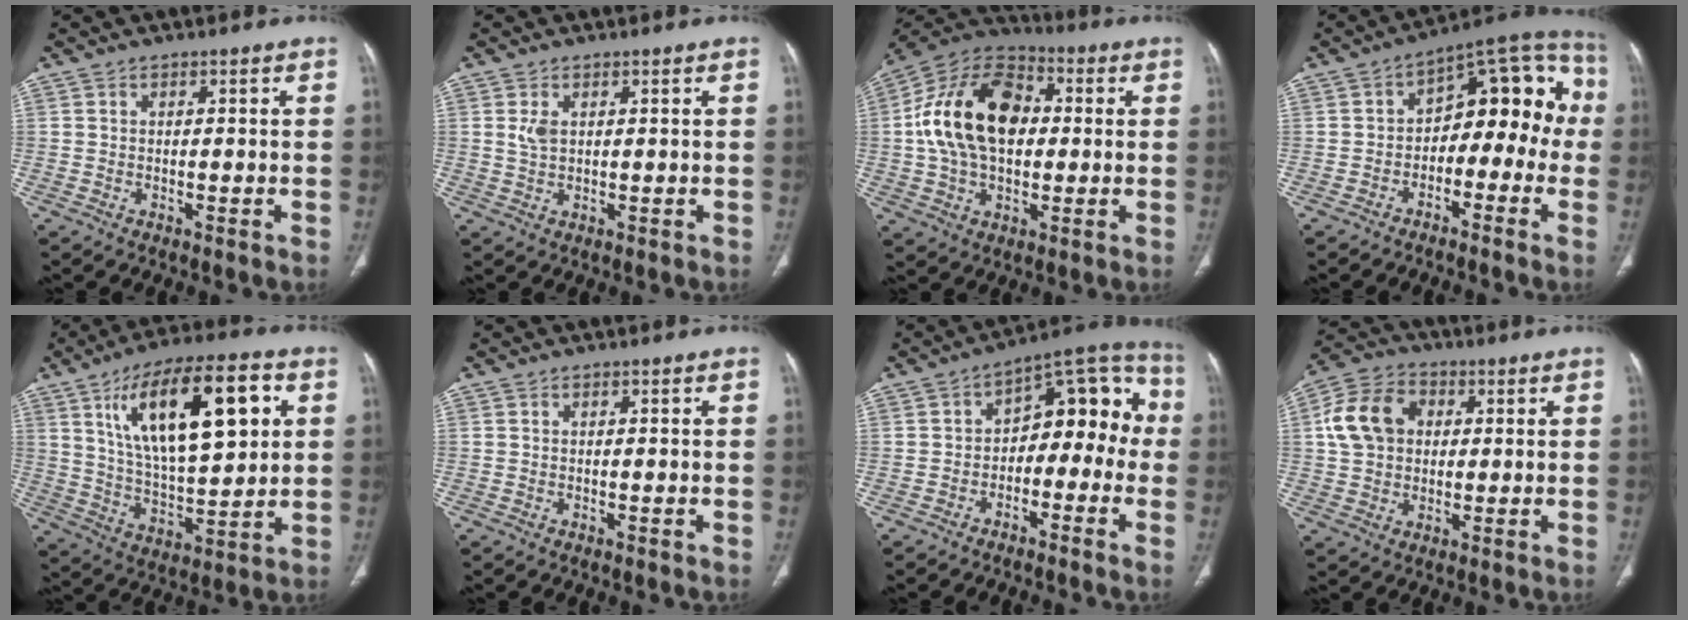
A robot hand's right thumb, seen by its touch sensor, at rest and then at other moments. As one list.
[{"total": 2.5, "force": [0.8, 1.4, 1.9], "torque": [-0.040, -0.001, 0.022]}, {"total": 20.4, "force": [1.8, 13.3, 15.4], "torque": [-0.267, 0.023, 0.026]}, {"total": 15.5, "force": [-2.2, 9.4, 12.2], "torque": [-0.106, 0.070, -0.041]}, {"total": 23.2, "force": [7.9, 9.2, 19.7], "torque": [-0.303, -0.016, 0.137]}, {"total": 0.0}, {"total": 14.3, "force": [-1.9, 8.8, 11.1], "torque": [-0.093, 0.064, -0.039]}, {"total": 11.5, "force": [2.1, 8.9, 7.0], "torque": [-0.120, 0.017, 0.032]}]